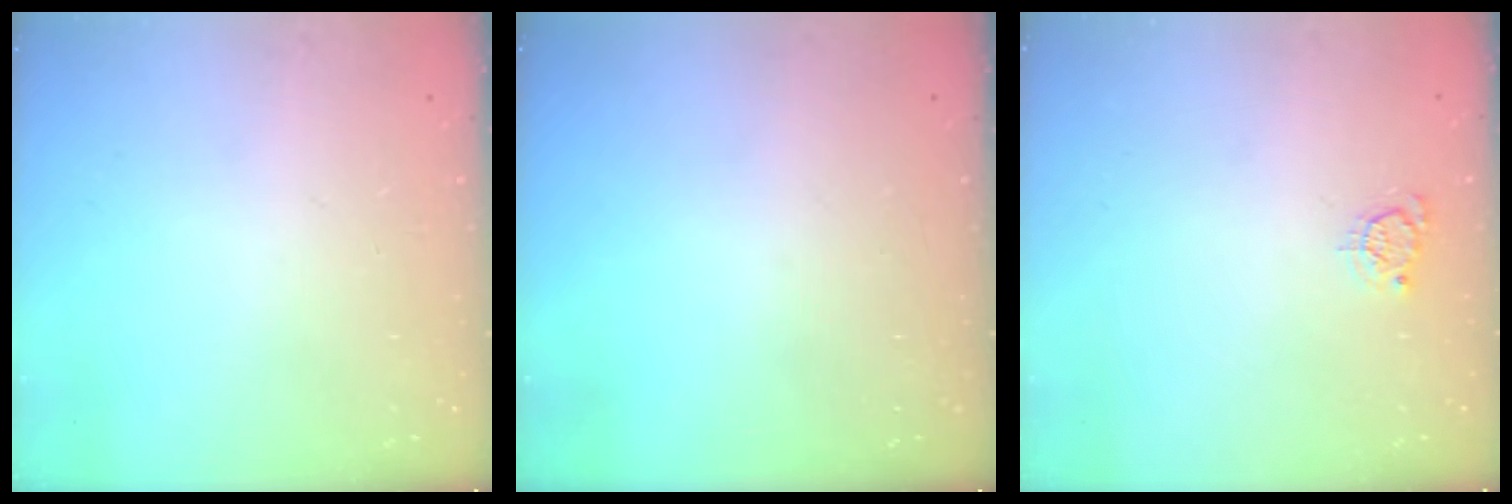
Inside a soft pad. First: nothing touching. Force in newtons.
{"total": 0.0}
{"total": 3.3, "press": 3.3, "slide": 0.4}